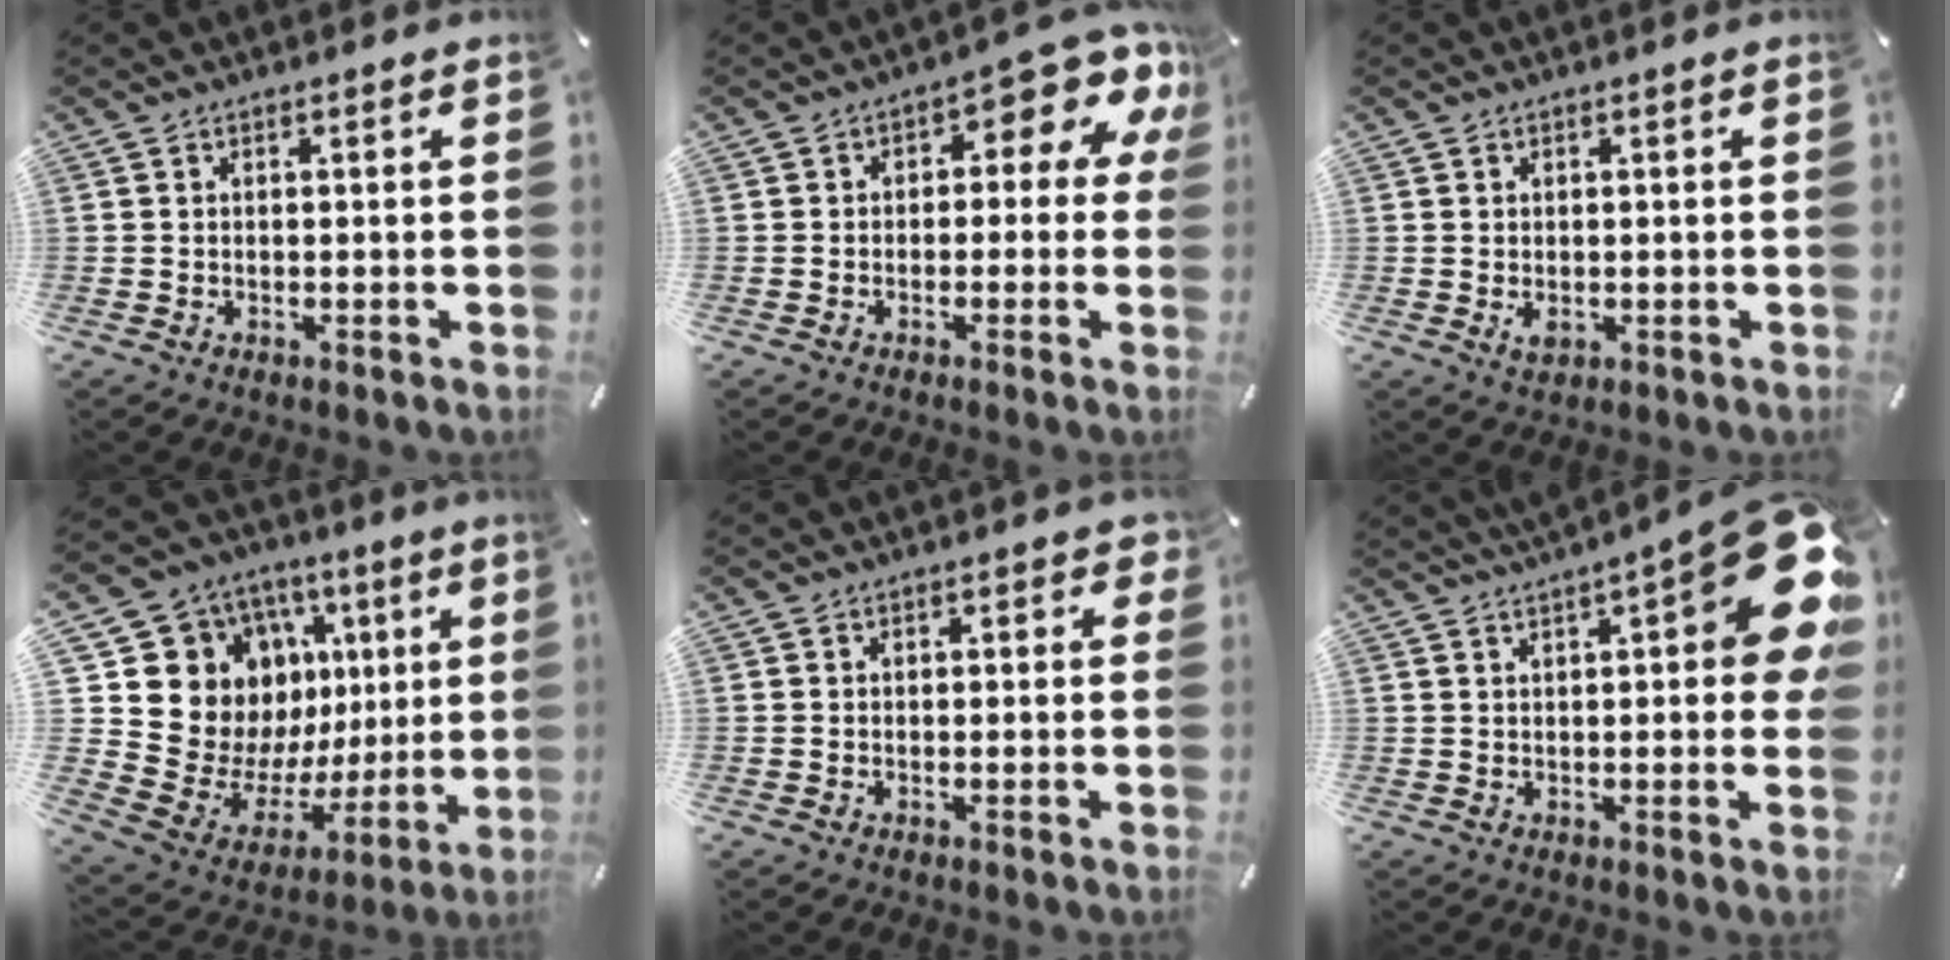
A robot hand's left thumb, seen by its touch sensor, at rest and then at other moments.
{"total": 8.6, "force": [2.9, 4.0, 7.1], "torque": [-0.088, -0.026, 0.043]}
{"total": 2.1, "force": [-0.2, 1.7, 1.2], "torque": [-0.020, -0.004, -0.007]}
{"total": 17.3, "force": [5.2, 15.5, 5.8], "torque": [-0.078, -0.069, 0.135]}
{"total": 1.3, "force": [0.2, 1.0, 0.8], "torque": [0.000, 0.000, -0.001]}
{"total": 17.5, "force": [7.4, 5.3, 15.0], "torque": [-0.198, -0.038, 0.118]}